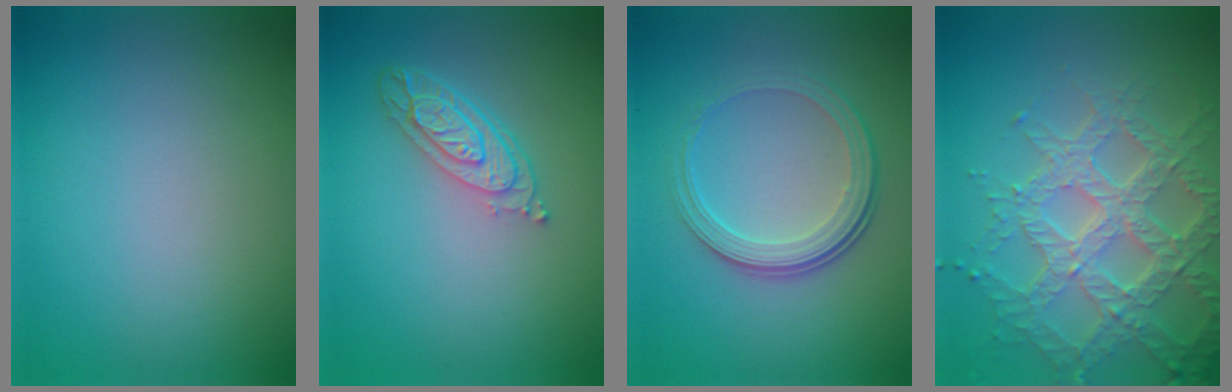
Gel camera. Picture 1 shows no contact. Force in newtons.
{"total": 3.9, "press": 2.9, "slide": 2.6}
{"total": 4.3, "press": 2.9, "slide": 3.2}
{"total": 7.1, "press": 5.3, "slide": 4.7}